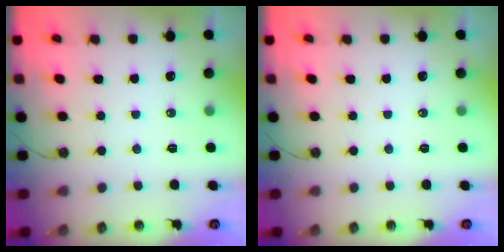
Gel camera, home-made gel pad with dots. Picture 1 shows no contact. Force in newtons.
{"total": 0.0}